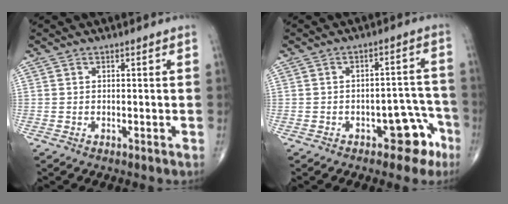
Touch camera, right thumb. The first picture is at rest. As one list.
[{"total": 7.3, "force": [-4.3, 3.9, 4.4], "torque": [-0.021, 0.049, -0.053]}]